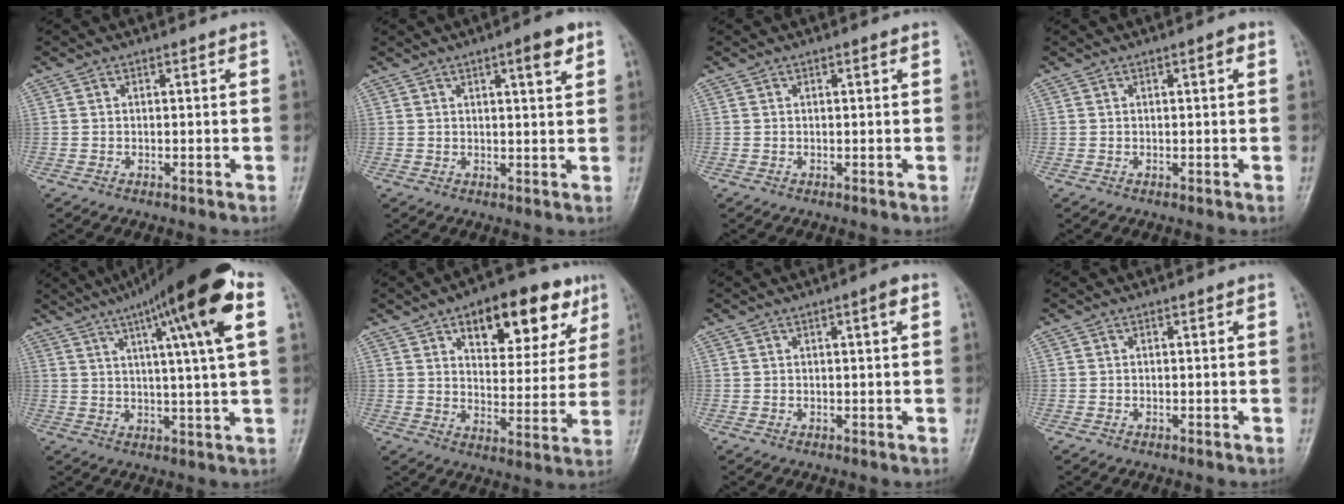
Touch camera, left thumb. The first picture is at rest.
{"total": 5.0, "force": [2.6, 1.0, 4.1], "torque": [-0.054, -0.011, 0.035]}
{"total": 0.5, "force": [0.2, 0.1, 0.5], "torque": [-0.008, 0.001, 0.002]}
{"total": 1.6, "force": [0.5, 0.4, 1.4], "torque": [-0.021, 0.003, 0.005]}
{"total": 18.6, "force": [8.0, 1.9, 16.7], "torque": [-0.250, 0.003, 0.114]}
{"total": 17.7, "force": [9.2, 8.5, 12.5], "torque": [-0.117, -0.027, 0.130]}
{"total": 2.3, "force": [0.9, 0.3, 2.1], "torque": [-0.032, 0.001, 0.012]}
{"total": 0.0}